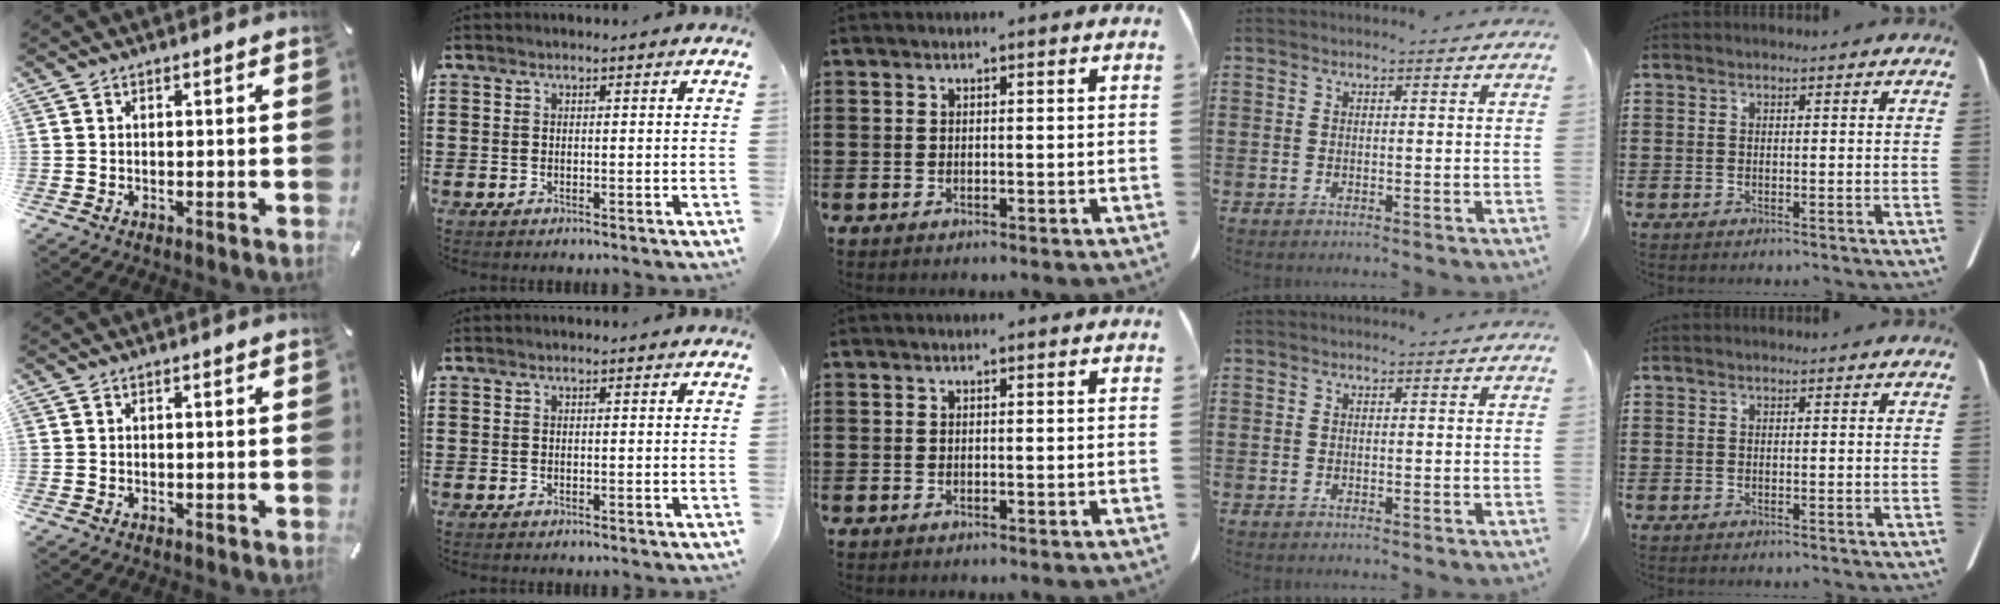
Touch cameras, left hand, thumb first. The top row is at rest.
{}